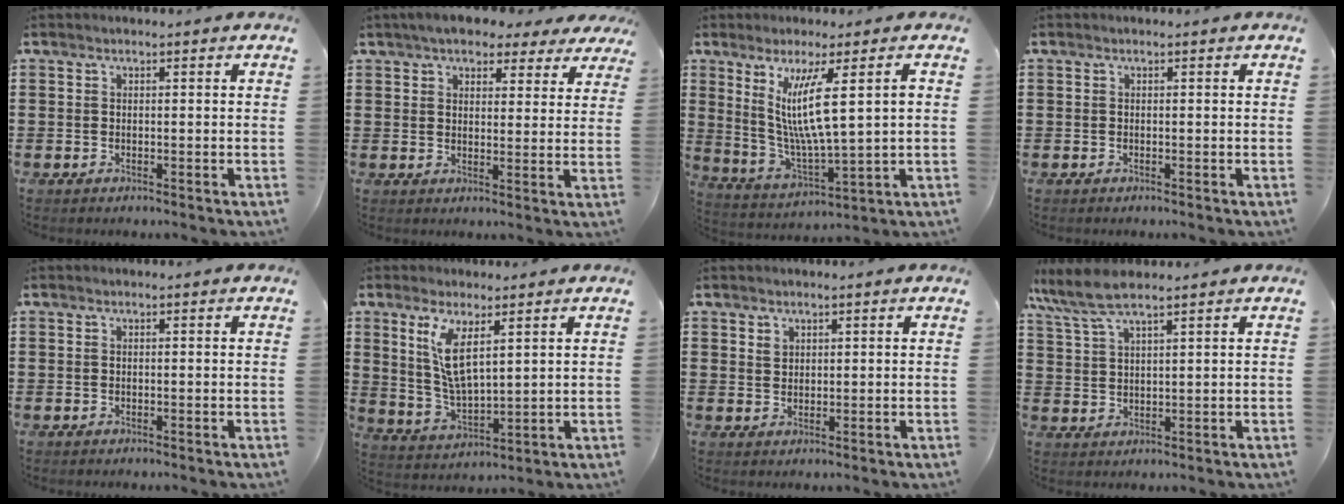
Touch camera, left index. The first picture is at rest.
{"total": 5.4, "force": [4.6, 1.9, 1.9], "torque": [-0.049, -0.004, 0.084]}
{"total": 10.1, "force": [3.5, 1.7, 9.3], "torque": [-0.198, -0.003, 0.053]}
{"total": 0.0}
{"total": 0.0}
{"total": 8.1, "force": [3.7, 2.9, 6.6], "torque": [-0.151, -0.006, 0.064]}
{"total": 1.5, "force": [1.1, 1.0, 0.2], "torque": [0.001, -0.002, 0.020]}
{"total": 6.0, "force": [4.7, 1.0, 3.6], "torque": [-0.092, -0.009, 0.083]}